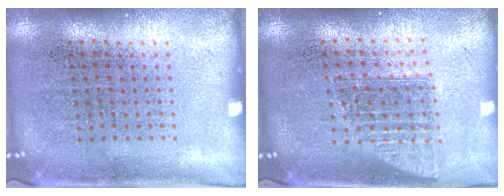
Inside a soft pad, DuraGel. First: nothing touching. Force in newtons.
{"total": 1.4, "press": 1.2, "slide": 0.8}